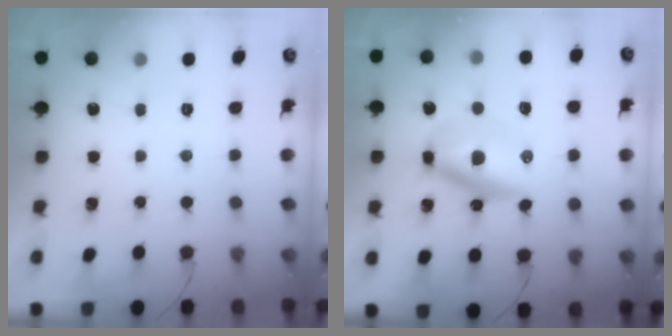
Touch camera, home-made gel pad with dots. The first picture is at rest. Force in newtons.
{"total": 7.9, "press": 7.6, "slide": 2.2}